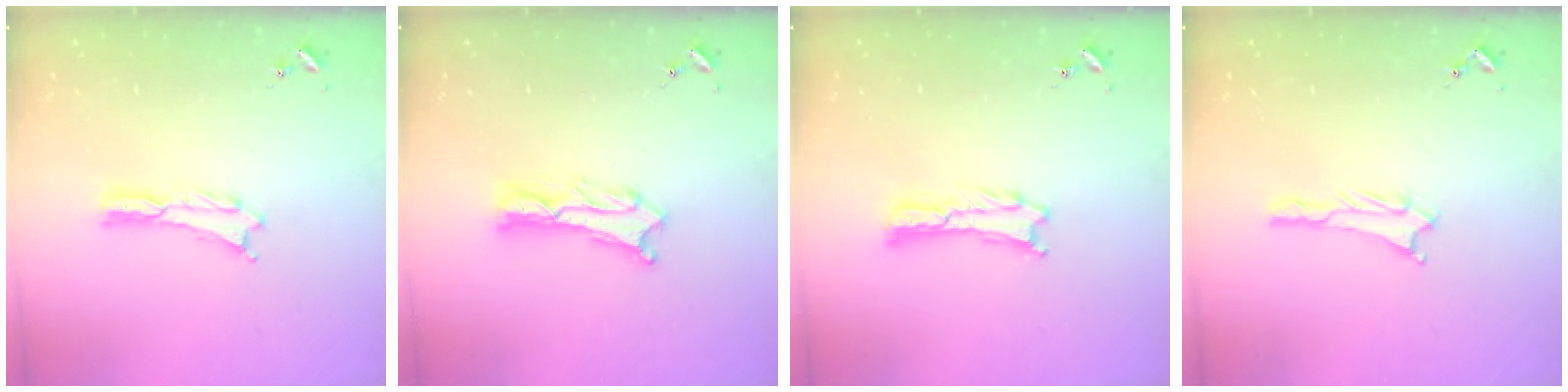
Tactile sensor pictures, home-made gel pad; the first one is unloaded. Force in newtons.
{"total": 2.6, "press": 2.6, "slide": 0.3}
{"total": 0.0}
{"total": 0.8, "press": 0.8, "slide": 0.1}